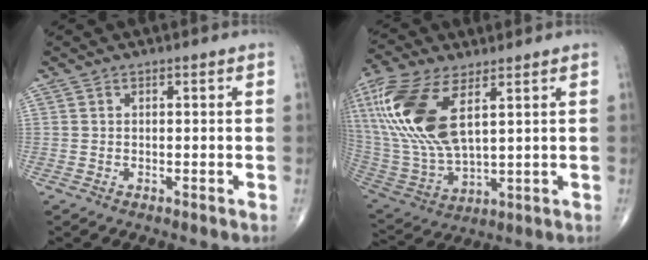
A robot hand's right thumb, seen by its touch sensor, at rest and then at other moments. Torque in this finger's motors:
{"motor_torque": [-1.03, 2.22, 1.98, 0.79, 0.69]}